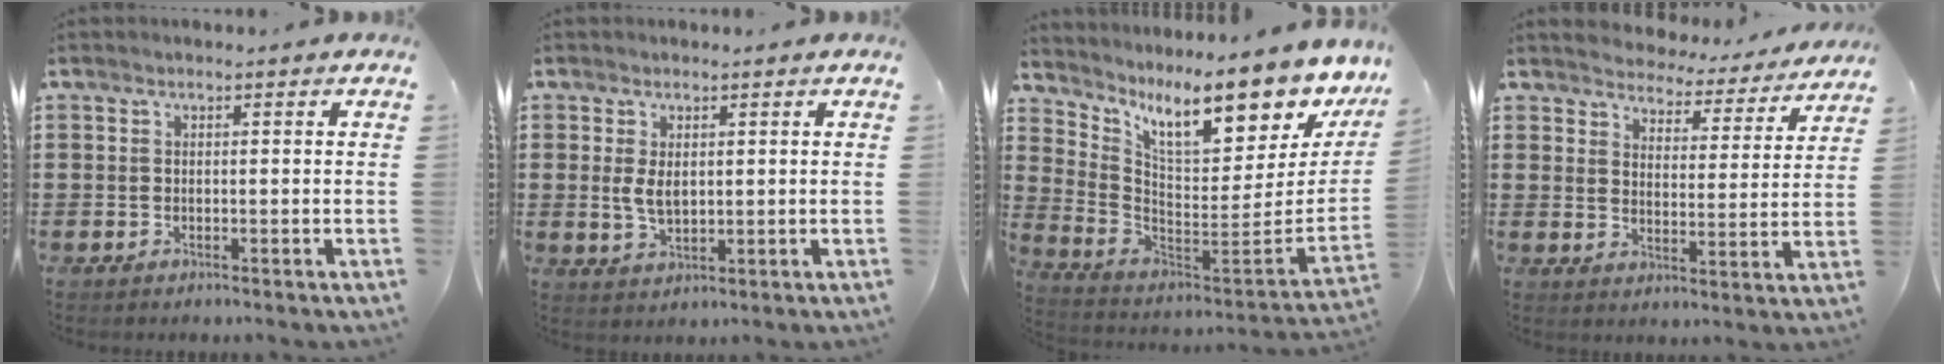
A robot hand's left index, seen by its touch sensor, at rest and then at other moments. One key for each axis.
{"total": 3.6, "fx": 0.6, "fy": 2.0, "fz": 2.9, "tx": -0.060, "ty": -0.001, "tz": 0.008}
{"total": 11.1, "fx": 7.6, "fy": 2.1, "fz": 7.8, "tx": -0.148, "ty": -0.062, "tz": 0.121}
{"total": 4.0, "fx": 4.0, "fy": 0.2, "fz": -0.4, "tx": -0.018, "ty": -0.034, "tz": 0.065}